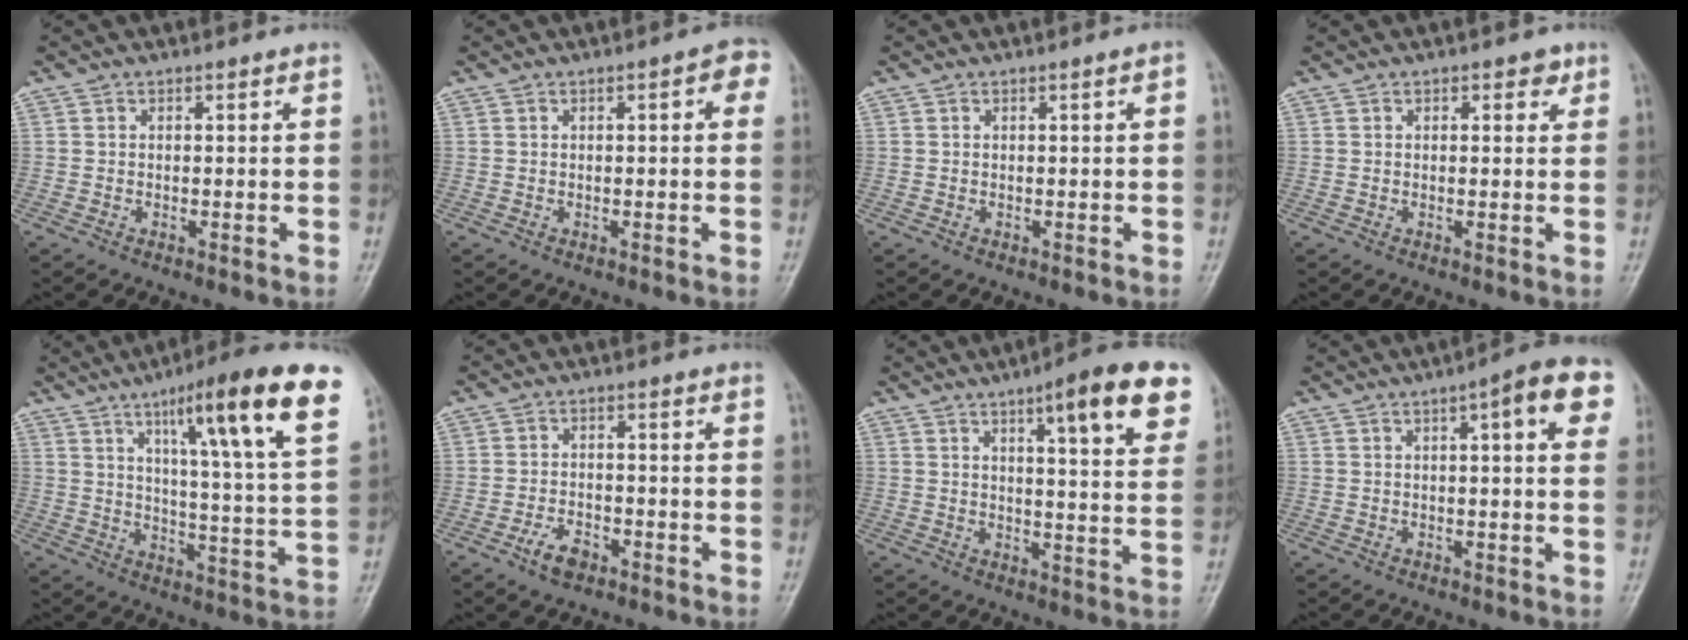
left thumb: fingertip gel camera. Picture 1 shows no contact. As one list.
[{"total": 4.0, "force": [1.0, 1.5, 3.5], "torque": [-0.032, 0.008, 0.004]}, {"total": 0.8, "force": [0.0, 0.1, 0.8], "torque": [-0.013, 0.001, 0.001]}, {"total": 2.2, "force": [1.2, 1.4, 1.3], "torque": [0.002, -0.002, 0.011]}, {"total": 20.9, "force": [11.0, 2.5, 17.6], "torque": [-0.239, -0.033, 0.161]}, {"total": 4.1, "force": [-2.5, 2.3, 2.3], "torque": [-0.038, 0.015, -0.046]}, {"total": 14.5, "force": [7.6, 3.0, 12.0], "torque": [-0.138, -0.026, 0.099]}, {"total": 9.6, "force": [3.4, 2.4, 8.7], "torque": [-0.096, 0.014, 0.034]}]